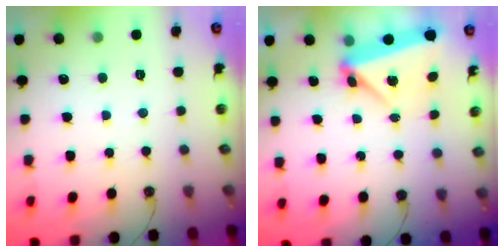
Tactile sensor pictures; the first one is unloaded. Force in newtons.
{"total": 9.1, "press": 4.7, "slide": 7.8}